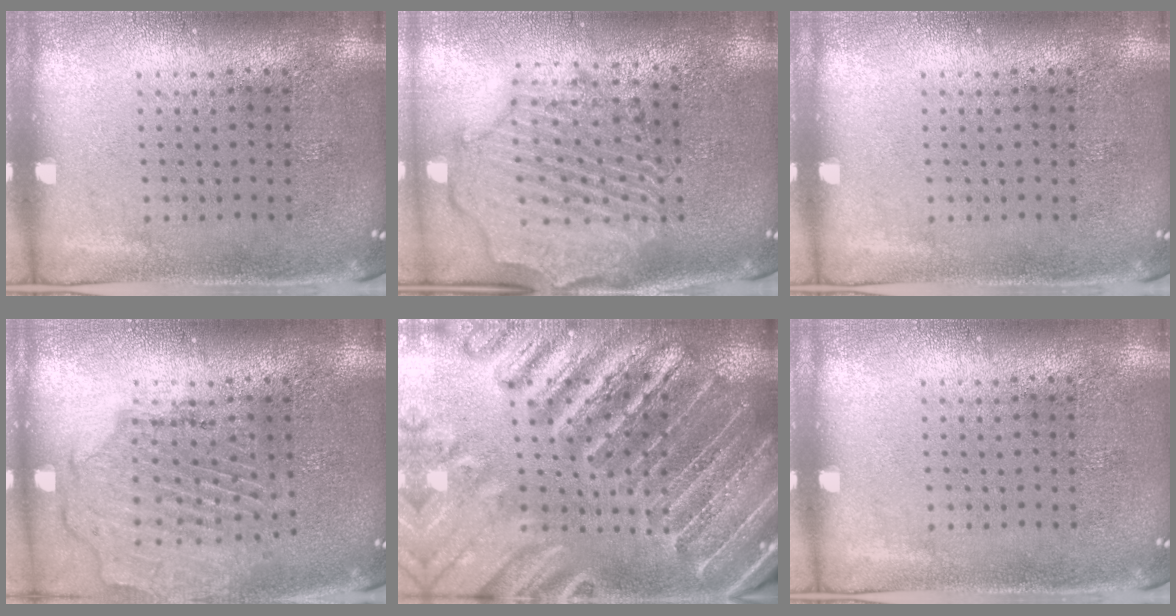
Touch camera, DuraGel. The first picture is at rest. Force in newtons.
{"total": 2.6, "press": 2.4, "slide": 1.1}
{"total": 0.0}
{"total": 1.6, "press": 1.6, "slide": 0.3}
{"total": 3.9, "press": 3.7, "slide": 1.1}
{"total": 0.0}